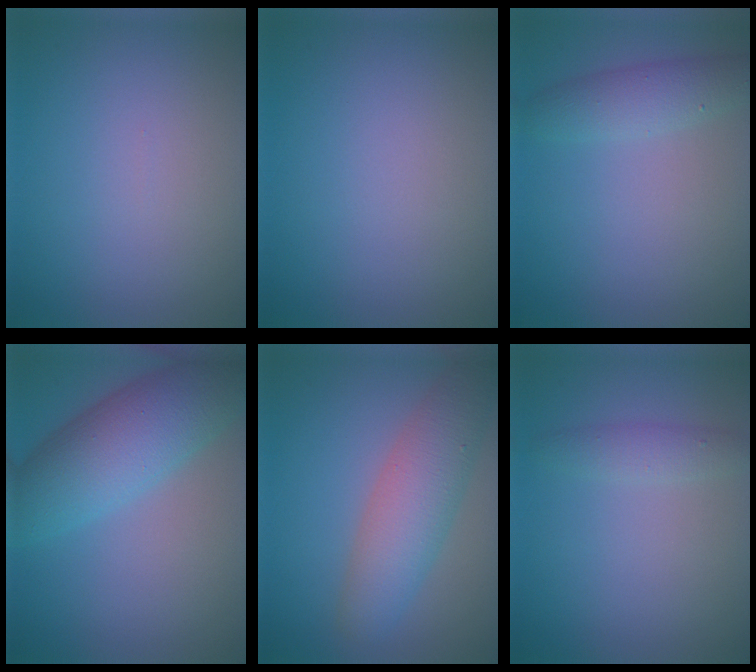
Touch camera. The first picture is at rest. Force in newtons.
{"total": 0.0}
{"total": 2.7, "press": 2.7, "slide": 0.1}
{"total": 7.6, "press": 7.6, "slide": 0.2}
{"total": 5.5, "press": 5.5, "slide": 0.2}
{"total": 1.6, "press": 1.6, "slide": 0.0}